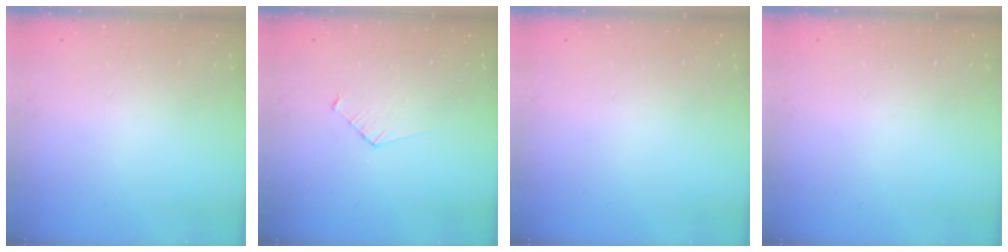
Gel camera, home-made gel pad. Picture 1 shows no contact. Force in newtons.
{"total": 3.0, "press": 3.0, "slide": 0.3}
{"total": 0.0}
{"total": 0.0}